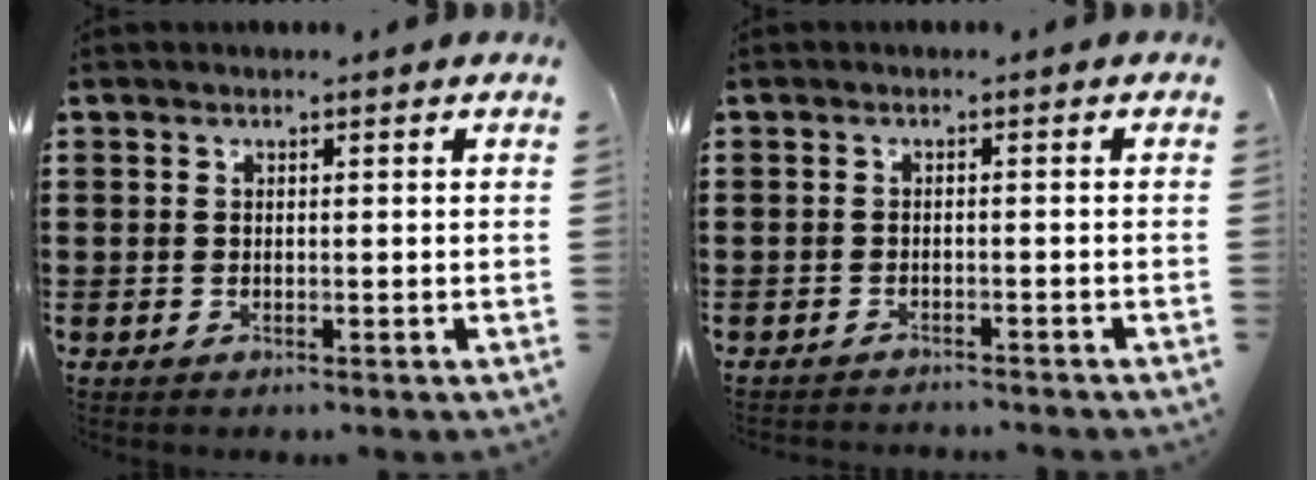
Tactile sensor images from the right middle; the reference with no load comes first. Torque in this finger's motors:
{"motor_torque": [0.77, -0.54, 0.09, 0.04]}